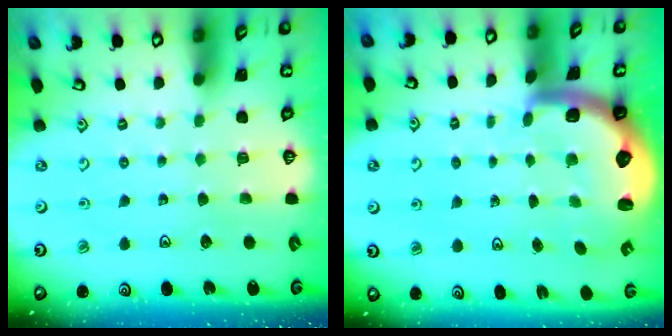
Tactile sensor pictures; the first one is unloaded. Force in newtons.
{"total": 2.9, "press": 2.6, "slide": 1.4}